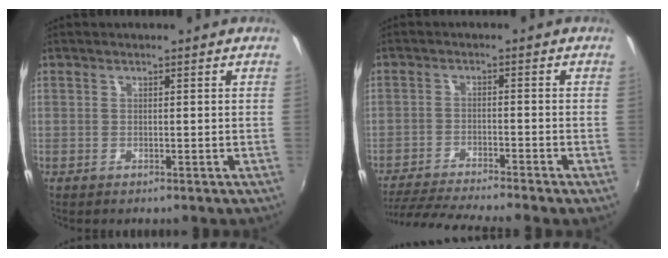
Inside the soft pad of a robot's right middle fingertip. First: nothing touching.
{"total": 10.5, "force": [-9.5, -0.9, 4.5], "torque": [-0.105, -0.018, -0.159]}